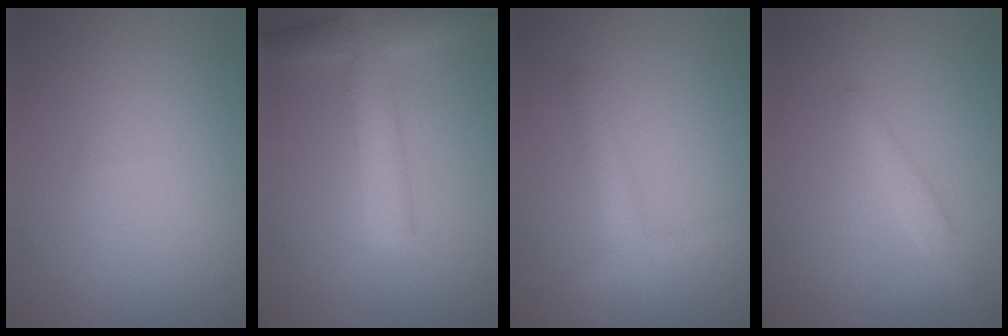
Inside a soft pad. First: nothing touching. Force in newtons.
{"total": 4.6, "press": 4.6, "slide": 0.2}
{"total": 2.0, "press": 2.0, "slide": 0.1}
{"total": 1.8, "press": 1.8, "slide": 0.1}